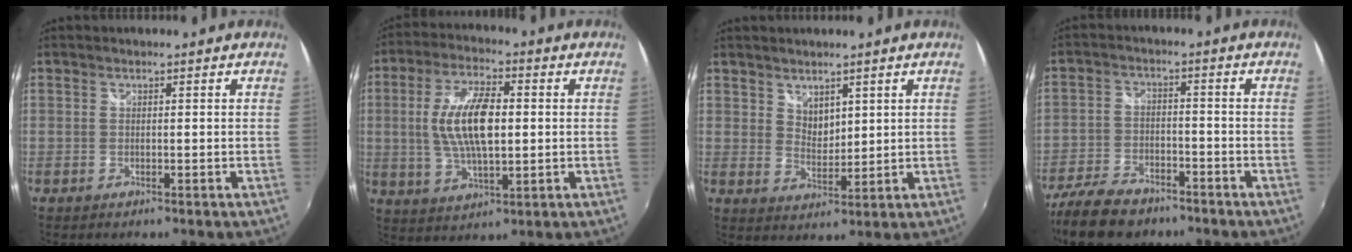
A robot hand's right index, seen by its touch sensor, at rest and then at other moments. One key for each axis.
{"total": 12.7, "fx": 0.8, "fy": 5.3, "fz": 11.5, "tx": -0.223, "ty": 0.005, "tz": 0.016}
{"total": 3.9, "fx": 2.8, "fy": 2.2, "fz": 1.6, "tx": -0.018, "ty": 0.000, "tz": 0.053}
{"total": 12.5, "fx": -9.6, "fy": 5.6, "fz": 5.8, "tx": -0.151, "ty": -0.018, "tz": -0.173}